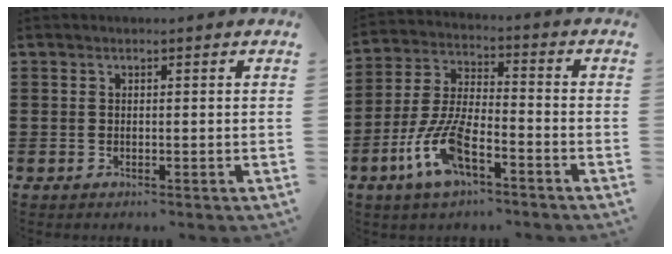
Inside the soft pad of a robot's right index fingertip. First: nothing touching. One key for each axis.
{"total": 9.7, "fx": -5.1, "fy": 3.3, "fz": 7.6, "tx": -0.185, "ty": -0.012, "tz": -0.099}